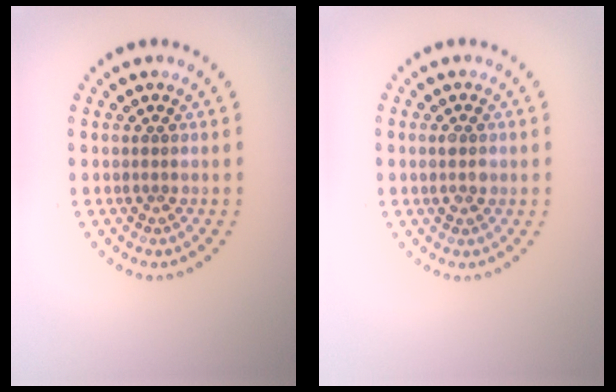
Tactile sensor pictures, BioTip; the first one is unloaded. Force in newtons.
{"total": 1.0, "press": 1.0, "slide": 0.2}